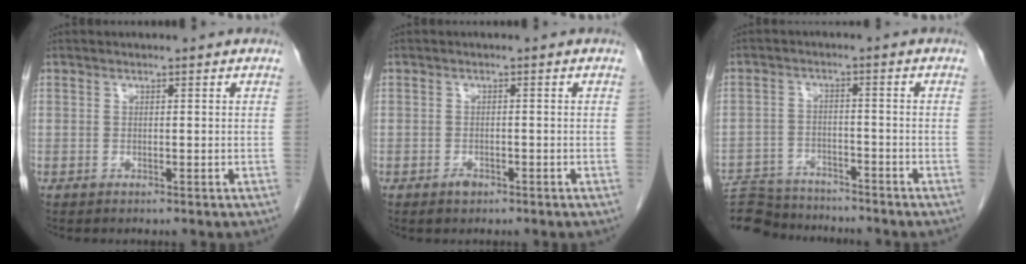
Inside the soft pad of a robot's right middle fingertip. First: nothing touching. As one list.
[{"total": 1.4, "force": [-0.9, 0.7, 0.7], "torque": [-0.013, 0.002, -0.012]}, {"total": 13.6, "force": [-12.6, 3.7, 3.6], "torque": [-0.085, 0.005, -0.193]}]